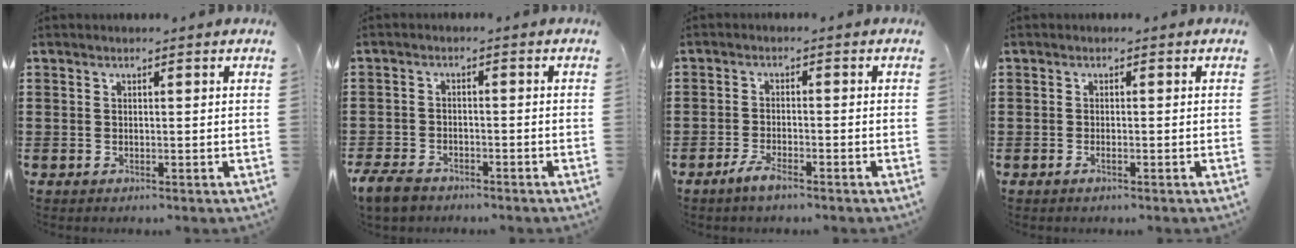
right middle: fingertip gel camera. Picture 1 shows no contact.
{"total": 3.7, "force": [-3.1, 1.6, 1.1], "torque": [-0.042, -0.001, -0.068]}
{"total": 3.1, "force": [-2.3, 0.7, 2.0], "torque": [-0.047, 0.000, -0.048]}
{"total": 0.7, "force": [-0.4, 0.1, 0.6], "torque": [-0.012, -0.005, -0.007]}